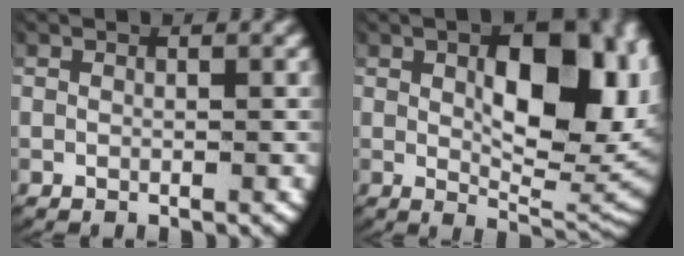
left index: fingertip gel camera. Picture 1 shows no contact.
{"total": 11.0, "force": [1.9, 5.6, 9.3], "torque": [-0.127, -0.014, 0.030]}